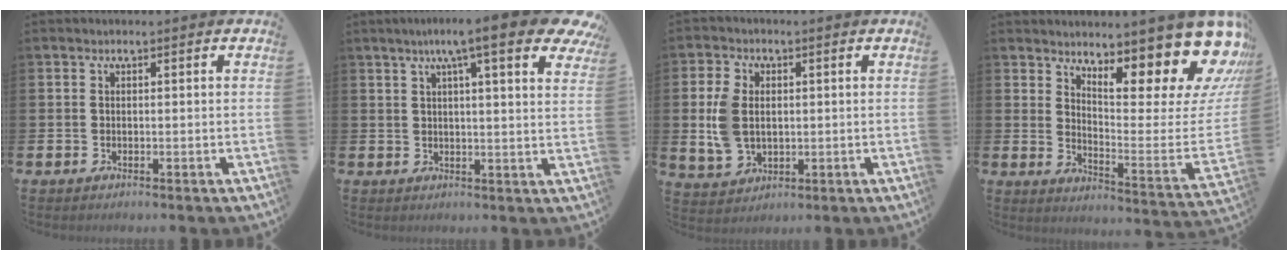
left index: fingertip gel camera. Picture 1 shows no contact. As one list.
[{"total": 8.4, "force": [6.4, 1.8, 5.2], "torque": [-0.083, -0.023, 0.103]}, {"total": 6.7, "force": [0.9, 4.8, 4.5], "torque": [-0.107, 0.014, 0.014]}, {"total": 12.7, "force": [10.0, 3.3, 7.0], "torque": [-0.100, -0.109, 0.163]}]